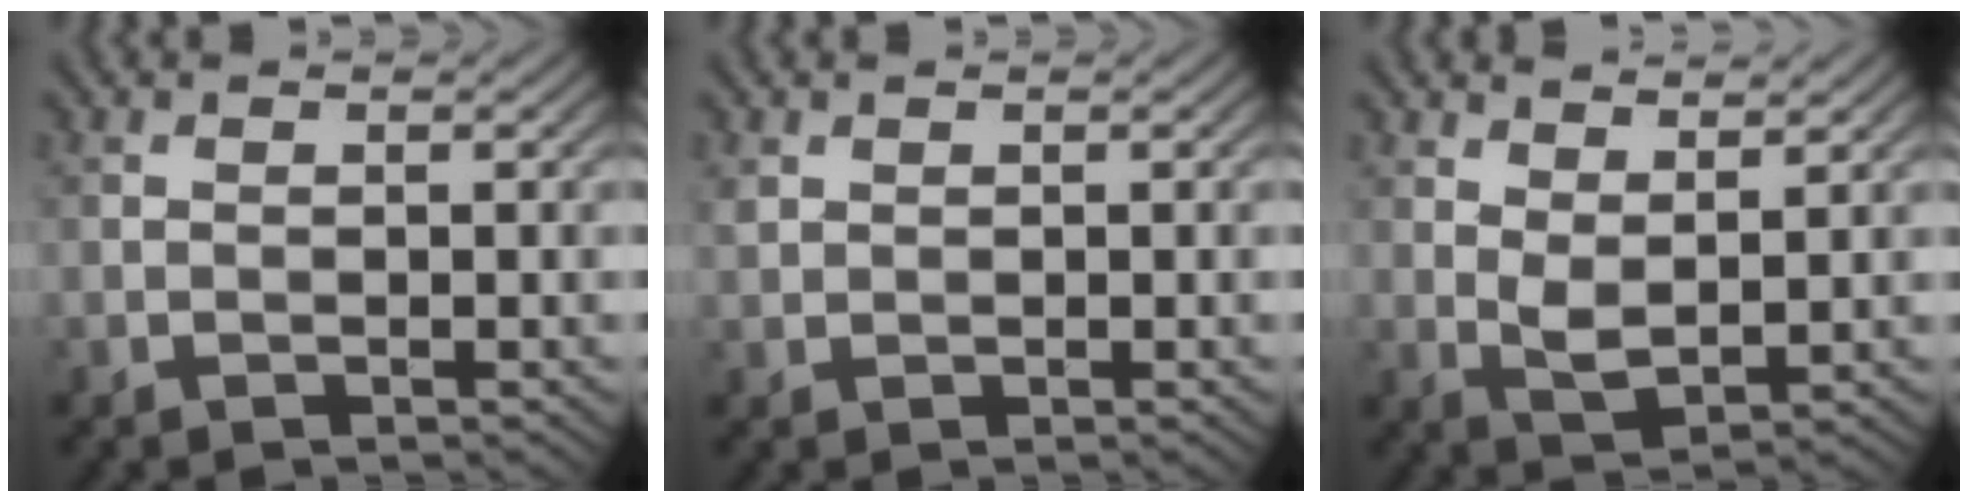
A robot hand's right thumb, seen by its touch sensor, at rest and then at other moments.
{"total": 1.0, "force": [0.7, 0.6, 0.3], "torque": [-0.011, 0.000, 0.017]}
{"total": 4.1, "force": [2.6, 1.5, 2.7], "torque": [-0.063, -0.004, 0.053]}